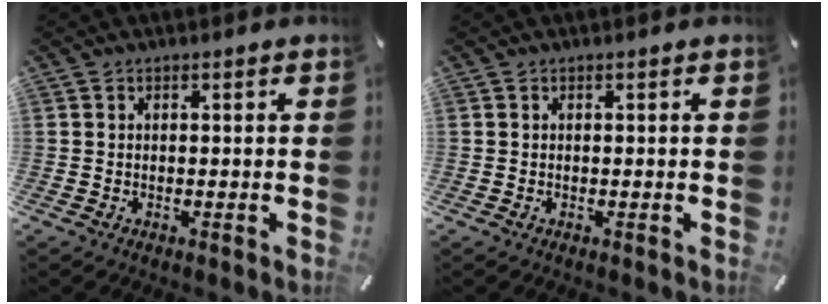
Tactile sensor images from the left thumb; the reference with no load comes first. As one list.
[{"total": 0.0}]